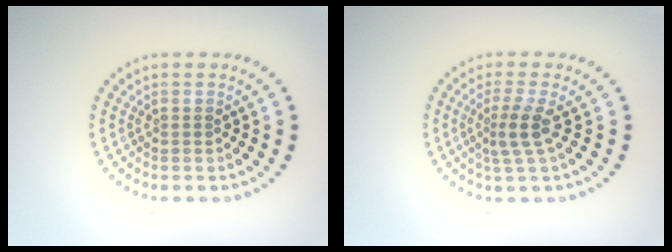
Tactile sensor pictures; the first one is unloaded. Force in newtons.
{"total": 2.5, "press": 1.8, "slide": 1.7}